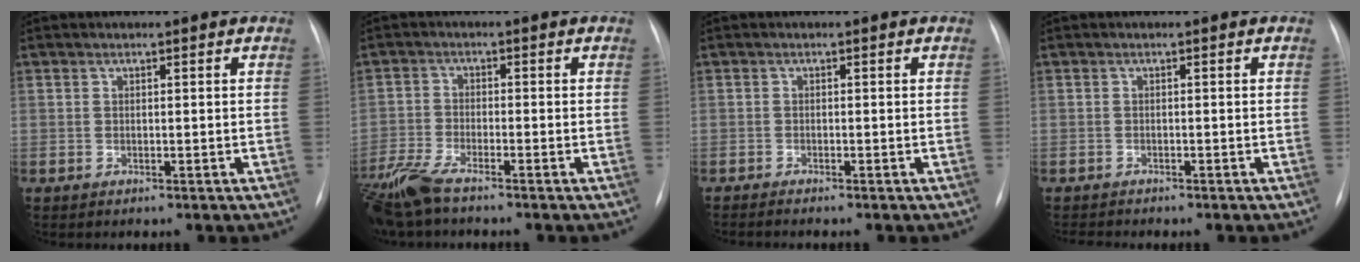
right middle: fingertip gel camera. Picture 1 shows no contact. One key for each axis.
{"total": 6.9, "fx": -5.7, "fy": 0.9, "fz": 3.9, "tx": -0.091, "ty": -0.019, "tz": -0.113}
{"total": 2.3, "fx": -2.0, "fy": -0.2, "fz": 1.2, "tx": -0.018, "ty": -0.005, "tz": -0.025}
{"total": 1.8, "fx": -1.8, "fy": 0.0, "fz": 0.5, "tx": -0.005, "ty": -0.007, "tz": -0.020}